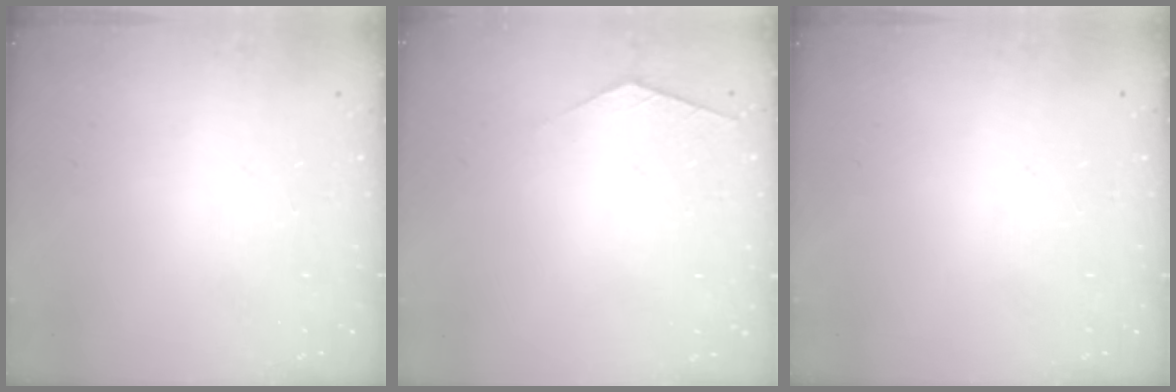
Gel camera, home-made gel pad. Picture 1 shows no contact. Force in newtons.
{"total": 2.1, "press": 2.0, "slide": 0.4}
{"total": 0.0}